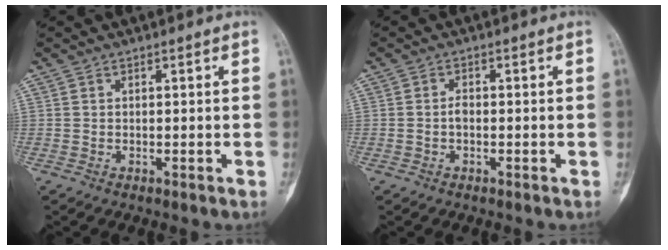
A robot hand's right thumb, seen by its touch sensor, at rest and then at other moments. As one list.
[{"total": 1.4, "force": [-0.3, 0.8, 1.1], "torque": [-0.019, 0.003, -0.006]}]